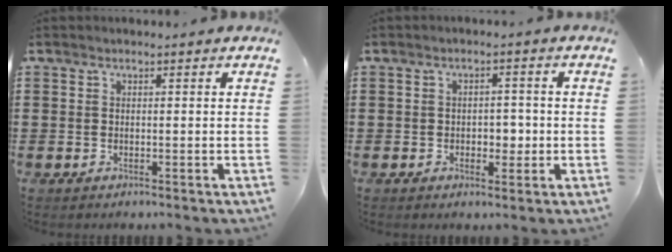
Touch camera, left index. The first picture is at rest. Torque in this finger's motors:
{"motor_torque": [0.53, 0.24, 0.05, 0.03]}